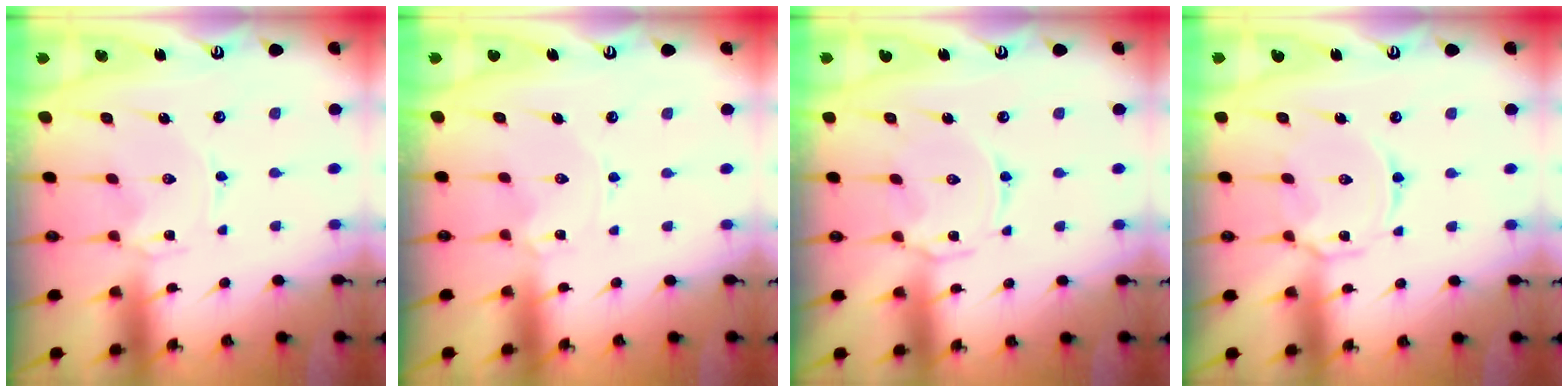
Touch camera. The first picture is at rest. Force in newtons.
{"total": 1.1, "press": 1.1, "slide": 0.2}
{"total": 2.4, "press": 2.4, "slide": 0.4}
{"total": 5.2, "press": 5.1, "slide": 0.4}